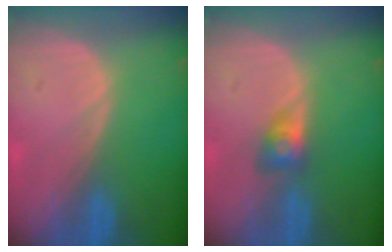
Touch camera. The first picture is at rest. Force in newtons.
{"total": 3.1, "press": 2.7, "slide": 1.5}